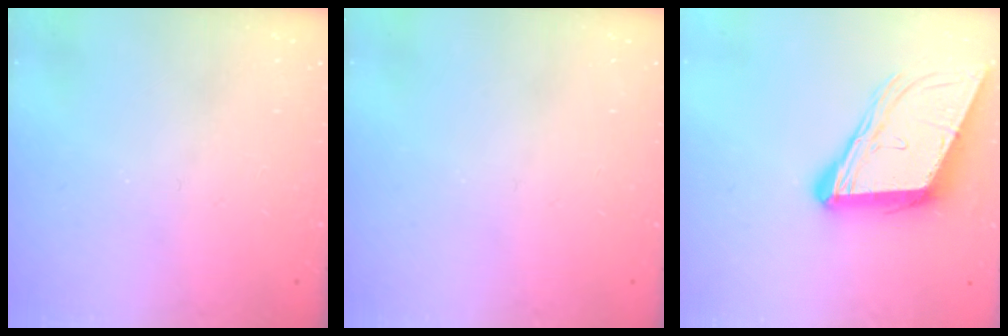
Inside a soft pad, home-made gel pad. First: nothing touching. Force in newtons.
{"total": 0.0}
{"total": 12.8, "press": 12.3, "slide": 3.6}